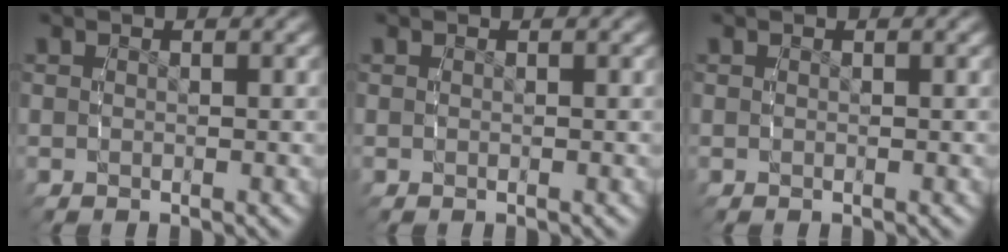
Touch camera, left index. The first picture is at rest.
{"total": 0.0}
{"total": 0.0}